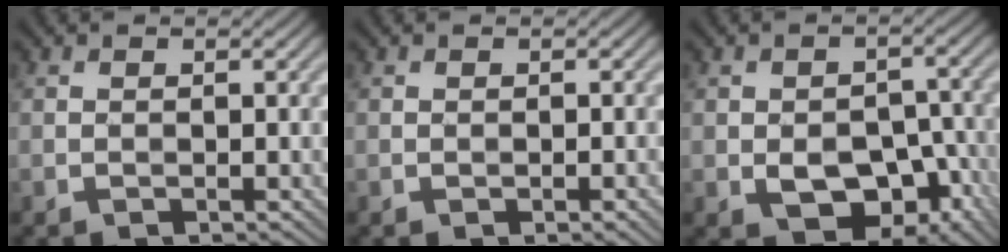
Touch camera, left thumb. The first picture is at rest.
{"total": 1.2, "force": [-0.4, 0.3, 1.1], "torque": [-0.017, -0.001, -0.005]}
{"total": 8.9, "force": [-3.4, 5.7, 6.0], "torque": [-0.096, -0.017, -0.044]}